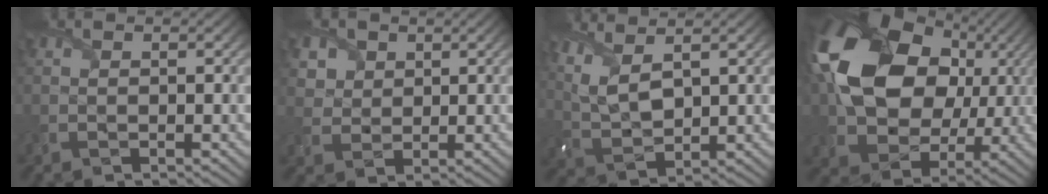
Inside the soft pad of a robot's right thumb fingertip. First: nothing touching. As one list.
[{"total": 4.1, "force": [2.4, 3.1, 1.2], "torque": [-0.051, -0.013, 0.056]}, {"total": 6.8, "force": [3.8, 2.4, 5.0], "torque": [-0.138, 0.008, 0.082]}, {"total": 18.8, "force": [3.6, 14.3, 11.7], "torque": [-0.243, 0.005, 0.077]}]